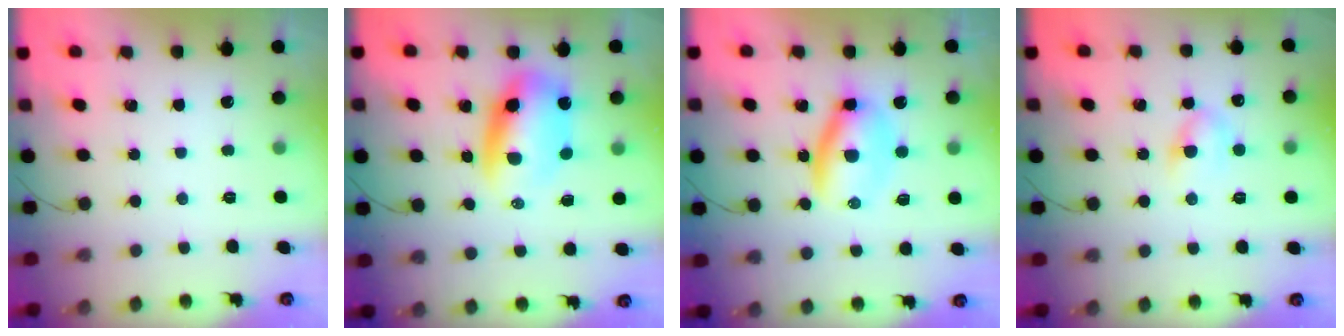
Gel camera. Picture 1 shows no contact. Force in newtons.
{"total": 9.7, "press": 9.4, "slide": 2.6}
{"total": 6.7, "press": 6.5, "slide": 1.7}
{"total": 5.5, "press": 5.4, "slide": 1.4}